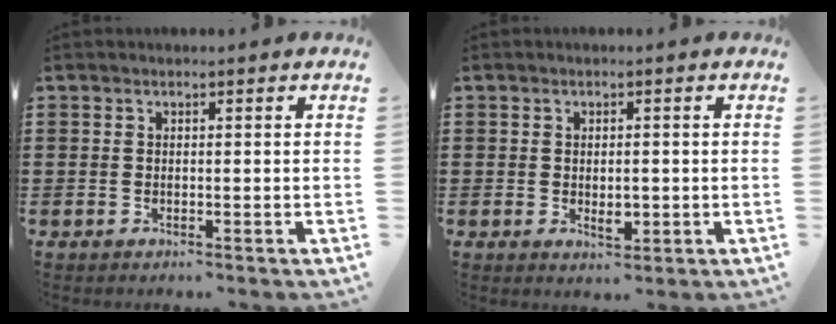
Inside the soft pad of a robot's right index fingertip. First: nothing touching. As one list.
[{"total": 2.7, "force": [-0.3, 1.4, 2.3], "torque": [-0.036, 0.000, -0.007]}]